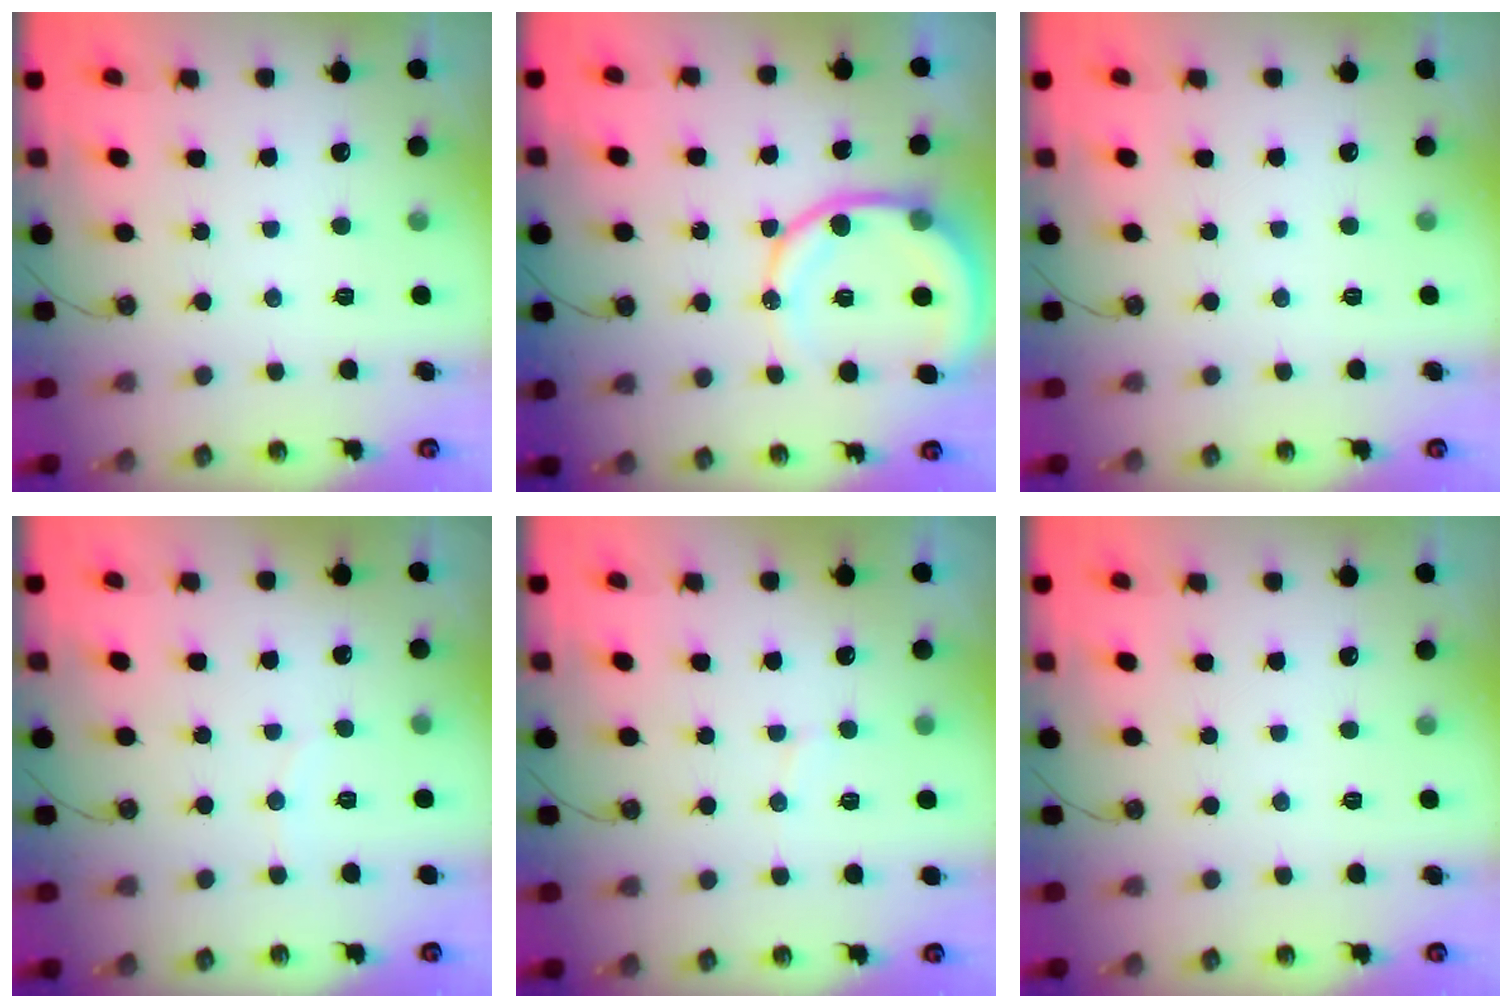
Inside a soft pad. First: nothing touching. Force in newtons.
{"total": 13.1, "press": 13.0, "slide": 1.5}
{"total": 0.0}
{"total": 2.4, "press": 2.4, "slide": 0.2}
{"total": 5.1, "press": 4.9, "slide": 1.3}
{"total": 0.0}